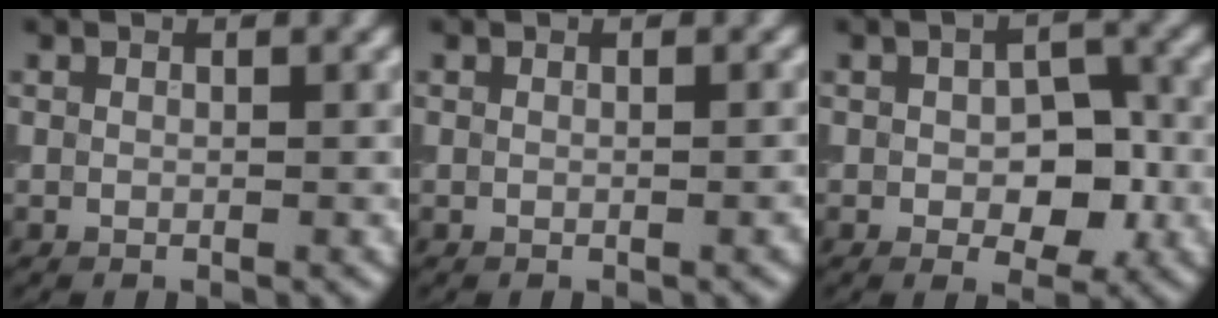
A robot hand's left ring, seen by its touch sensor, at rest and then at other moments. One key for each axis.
{"total": 0.8, "fx": -0.1, "fy": 0.2, "fz": 0.8, "tx": -0.006, "ty": 0.002, "tz": -0.001}
{"total": 5.0, "fx": -0.8, "fy": 2.8, "fz": 4.1, "tx": -0.057, "ty": -0.004, "tz": -0.011}